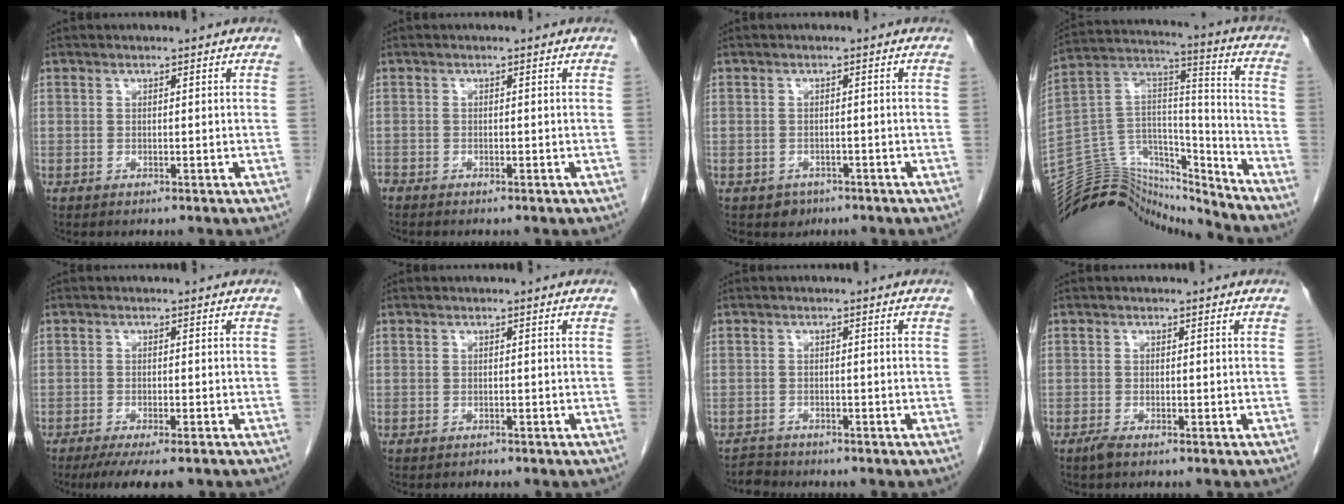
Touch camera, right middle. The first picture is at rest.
{"total": 1.2, "force": [-1.1, 0.2, 0.1], "torque": [-0.006, -0.002, -0.023]}
{"total": 2.2, "force": [-1.3, 1.8, 0.2], "torque": [-0.007, 0.007, -0.015]}
{"total": 18.1, "force": [-17.3, 4.9, 1.8], "torque": [-0.028, 0.089, -0.290]}
{"total": 8.2, "force": [-6.3, 1.6, 4.9], "torque": [-0.066, -0.014, -0.095]}
{"total": 0.5, "force": [-0.5, 0.2, 0.0], "torque": [-0.008, -0.001, -0.009]}
{"total": 2.1, "force": [-1.9, 0.5, -0.6], "torque": [0.011, -0.005, -0.035]}
{"total": 1.1, "force": [-0.9, 0.1, 0.7], "torque": [-0.021, -0.003, -0.018]}